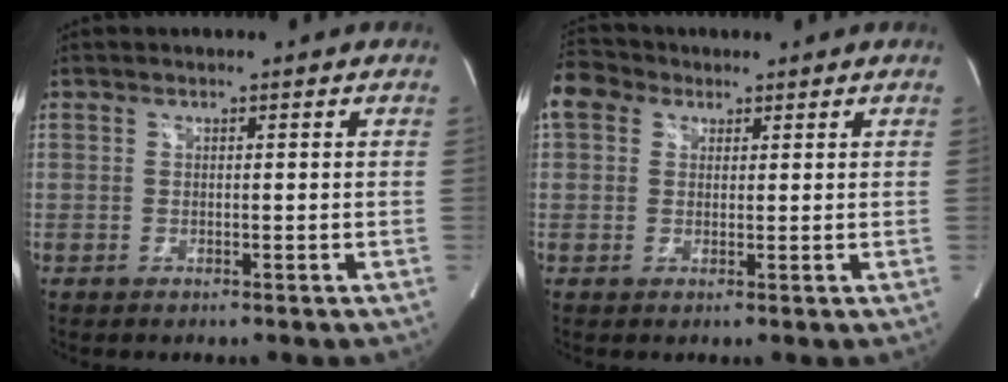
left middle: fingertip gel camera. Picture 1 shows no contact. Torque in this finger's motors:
{"motor_torque": [0.43, -0.40, 0.37, 0.04]}